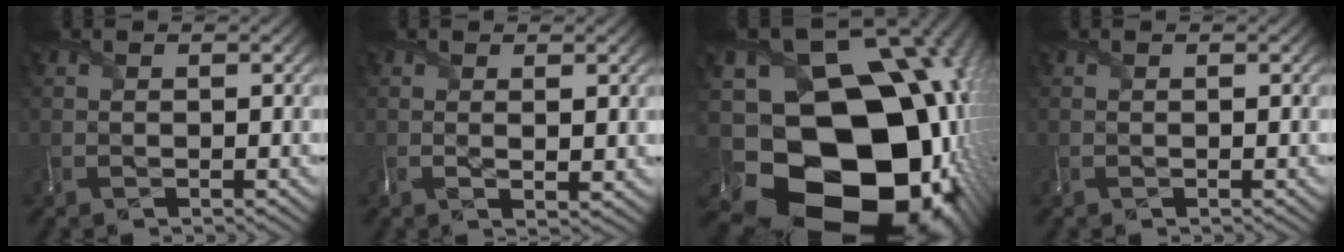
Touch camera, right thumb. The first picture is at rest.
{"total": 2.0, "force": [0.5, 0.4, 1.9], "torque": [-0.038, -0.006, 0.010]}
{"total": 24.6, "force": [-7.6, 18.8, 14.0], "torque": [-0.259, -0.062, -0.116]}
{"total": 0.0}